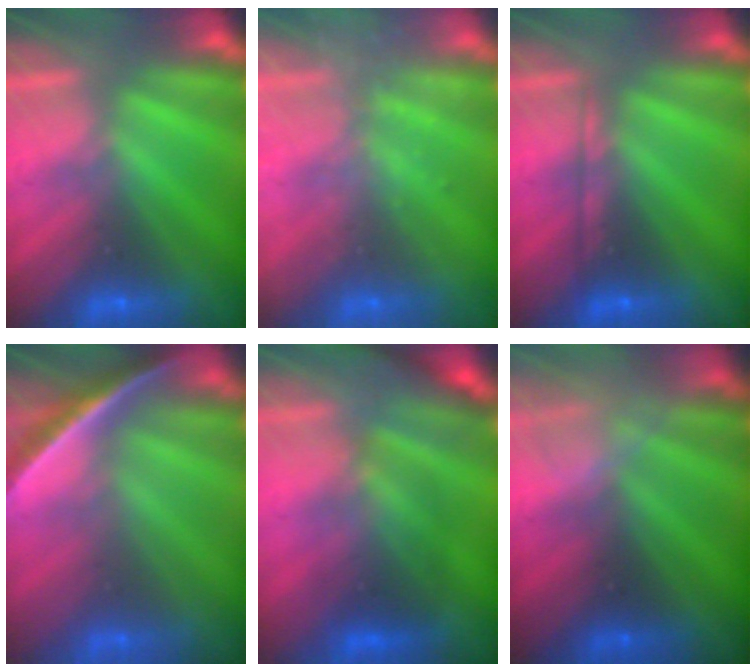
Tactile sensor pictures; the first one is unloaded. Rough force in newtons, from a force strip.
{"total": 1.5}
{"total": 2.1}
{"total": 1.8}
{"total": 2.6}
{"total": 2.5}